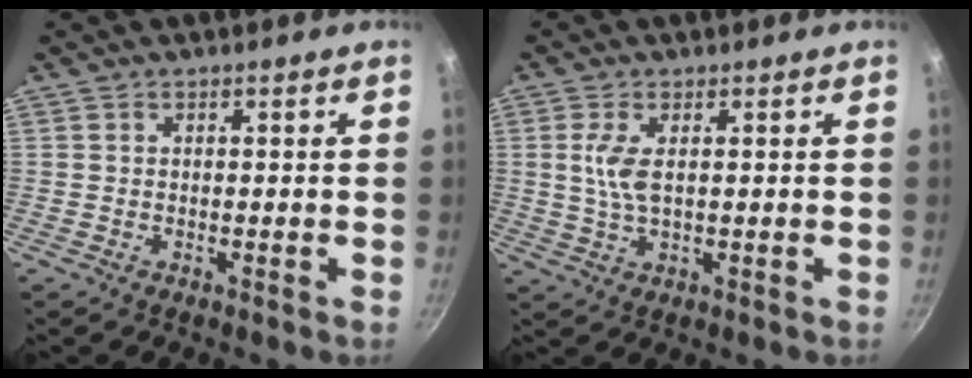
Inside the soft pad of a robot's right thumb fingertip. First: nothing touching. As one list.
[{"total": 4.9, "force": [0.9, 2.0, 4.4], "torque": [-0.097, -0.001, 0.022]}]